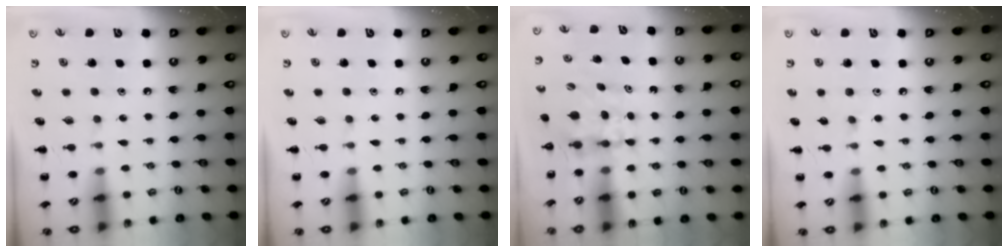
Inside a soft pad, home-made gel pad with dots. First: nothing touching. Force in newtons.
{"total": 0.0}
{"total": 4.6, "press": 4.6, "slide": 0.1}
{"total": 2.9, "press": 2.7, "slide": 1.1}